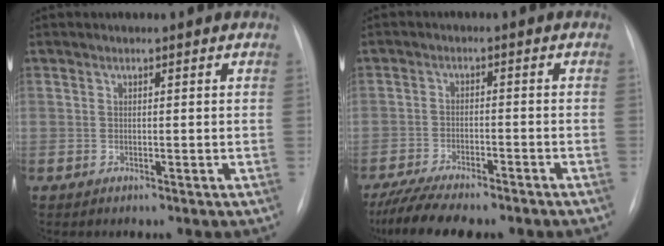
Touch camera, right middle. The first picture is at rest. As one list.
[{"total": 10.9, "force": [-9.0, 2.0, 5.7], "torque": [-0.094, -0.013, -0.137]}]